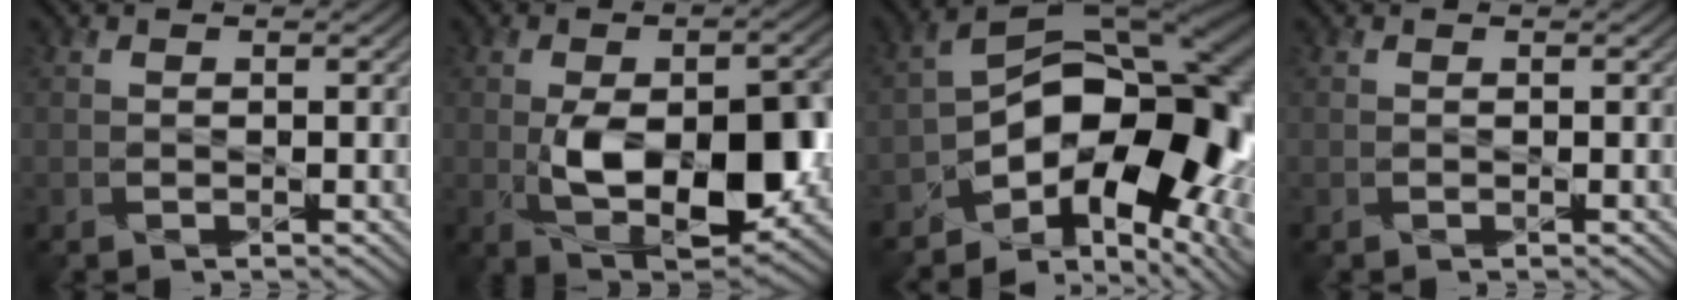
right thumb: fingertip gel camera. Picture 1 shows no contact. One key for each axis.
{"total": 12.6, "fx": -1.8, "fy": 6.6, "fz": 10.6, "tx": -0.173, "ty": -0.016, "tz": -0.025}
{"total": 17.3, "fx": -5.8, "fy": 9.8, "fz": 13.0, "tx": -0.164, "ty": -0.008, "tz": -0.092}
{"total": 0.0}